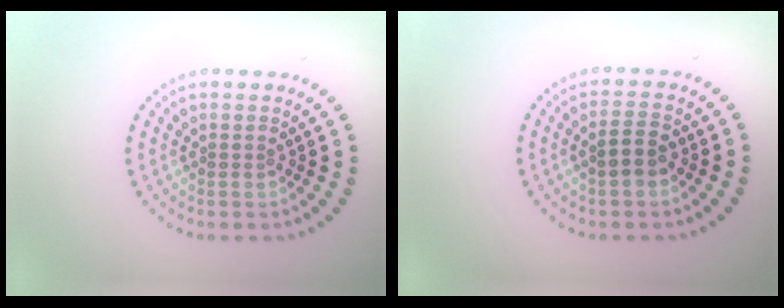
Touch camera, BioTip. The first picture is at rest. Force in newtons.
{"total": 1.8, "press": 1.7, "slide": 0.5}